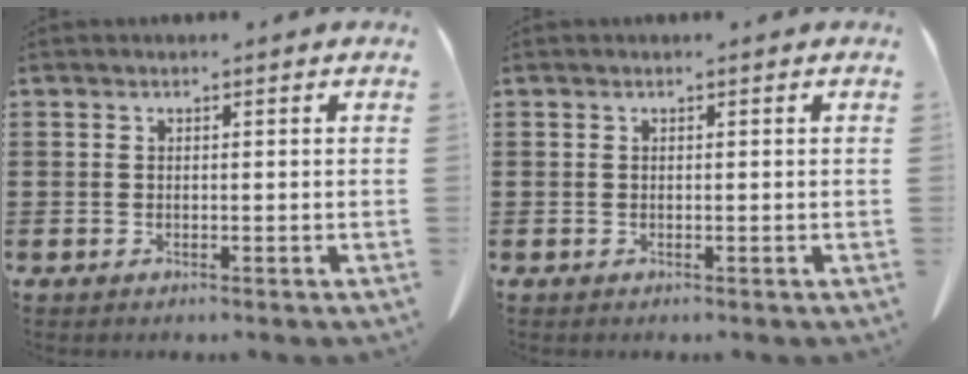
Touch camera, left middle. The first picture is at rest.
{"total": 0.0}